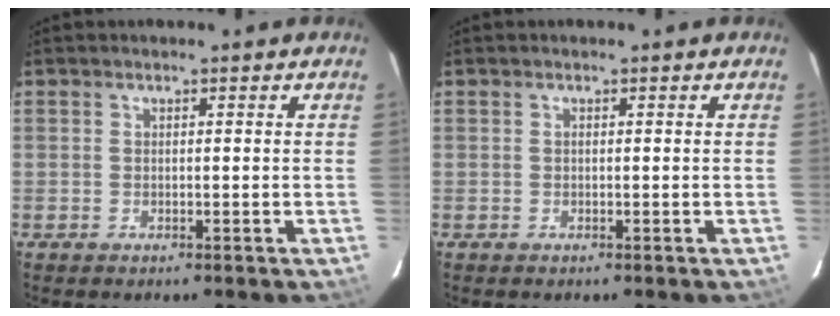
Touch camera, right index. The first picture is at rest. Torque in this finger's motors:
{"motor_torque": [0.23, -0.11, 0.06, 0.02]}